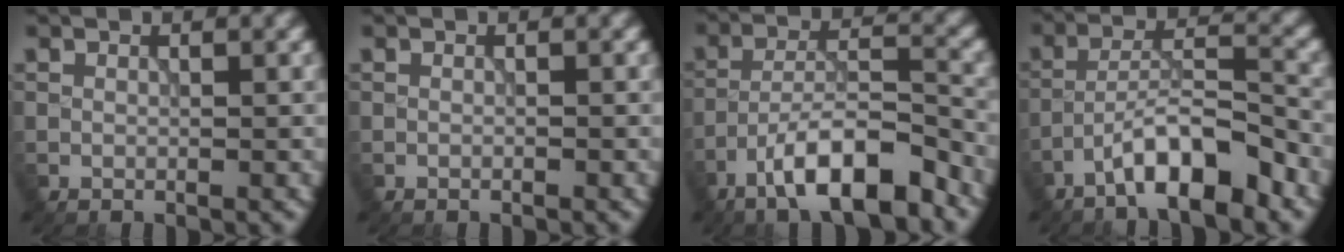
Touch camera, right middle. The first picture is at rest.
{"total": 0.0}
{"total": 9.2, "force": [-6.0, 2.5, 6.5], "torque": [-0.102, 0.011, -0.107]}
{"total": 6.7, "force": [-4.5, 1.4, 4.8], "torque": [-0.077, 0.015, -0.079]}